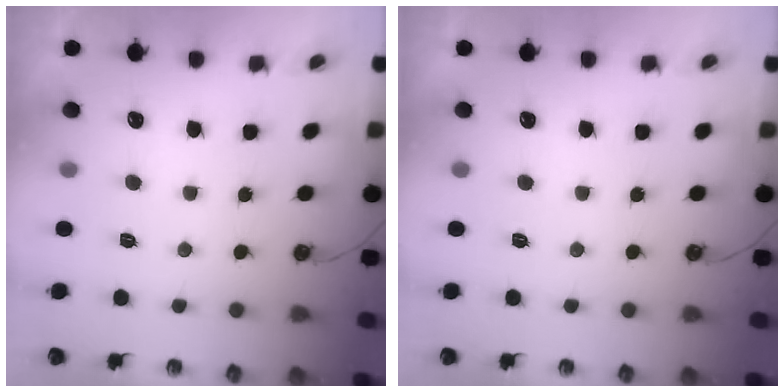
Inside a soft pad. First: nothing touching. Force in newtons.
{"total": 0.0}